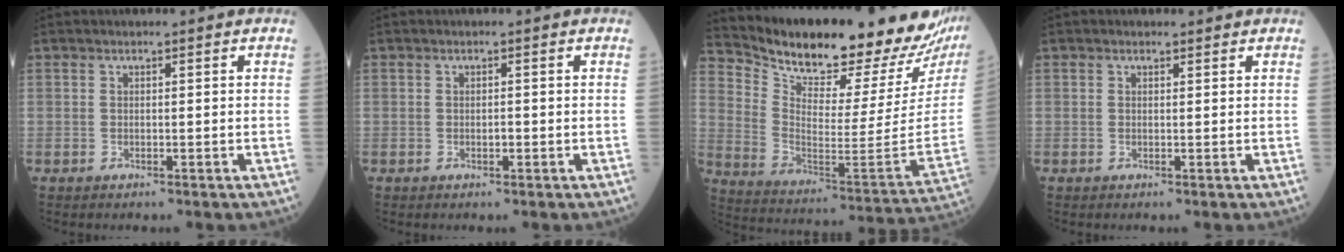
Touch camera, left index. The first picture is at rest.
{"total": 0.9, "force": [-0.3, 0.5, 0.7], "torque": [-0.011, 0.000, -0.006]}
{"total": 25.5, "force": [22.8, 3.4, 10.8], "torque": [-0.193, -0.092, 0.327]}
{"total": 0.6, "force": [0.5, 0.4, 0.1], "torque": [-0.005, -0.003, 0.003]}